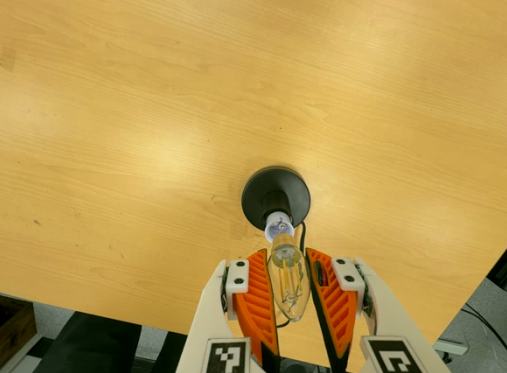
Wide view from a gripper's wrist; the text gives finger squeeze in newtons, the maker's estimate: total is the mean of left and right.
{"total": 8.2, "left": 7.2, "right": 9.2}